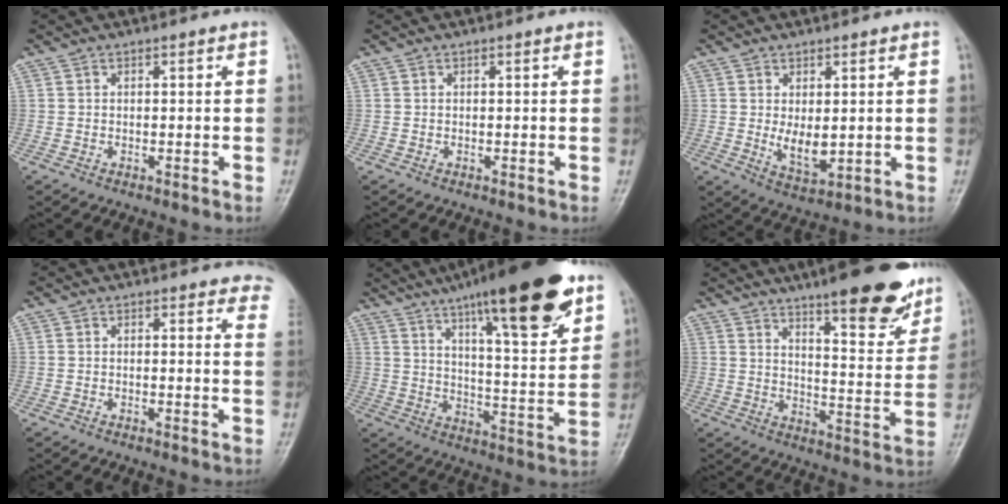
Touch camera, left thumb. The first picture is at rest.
{"total": 0.0}
{"total": 5.4, "force": [0.4, 2.7, 4.7], "torque": [-0.068, -0.017, 0.019]}
{"total": 5.3, "force": [4.6, 2.0, 1.5], "torque": [0.018, -0.017, 0.024]}
{"total": 24.1, "force": [15.1, 5.1, 18.1], "torque": [-0.254, -0.054, 0.232]}
{"total": 18.8, "force": [13.1, 4.7, 12.7], "torque": [-0.132, -0.073, 0.186]}